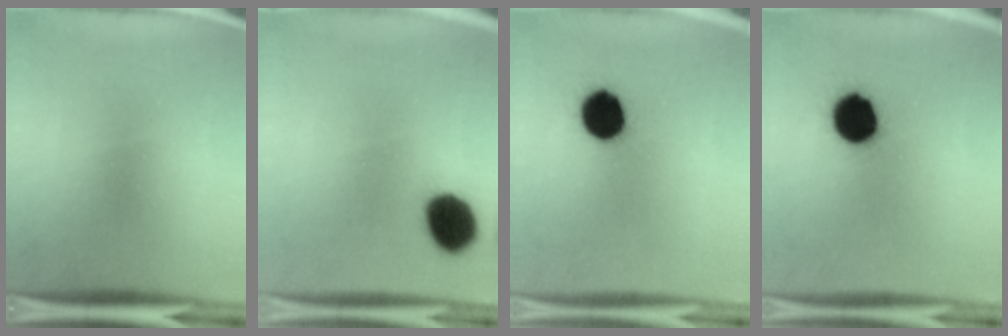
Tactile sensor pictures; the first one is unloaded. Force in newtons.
{"total": 11.4}
{"total": 10.8}
{"total": 11.9}